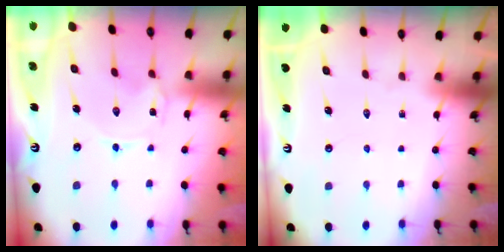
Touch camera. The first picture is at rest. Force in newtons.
{"total": 0.0}